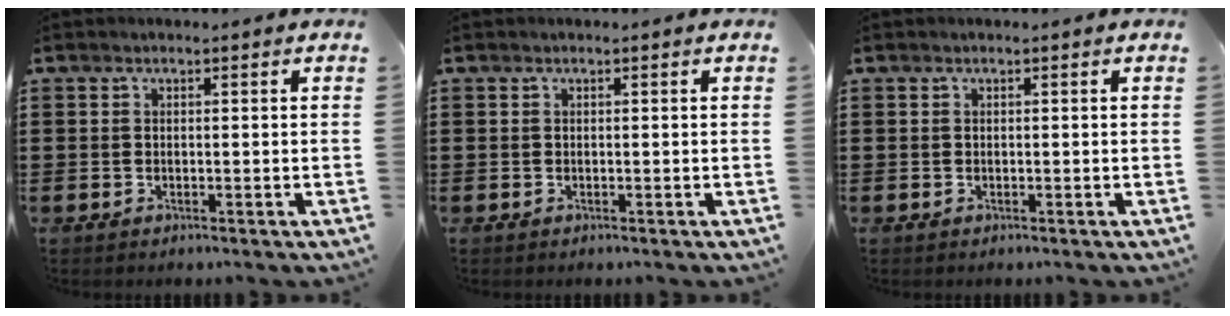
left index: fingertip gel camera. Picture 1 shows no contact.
{"total": 0.0}
{"total": 0.0}